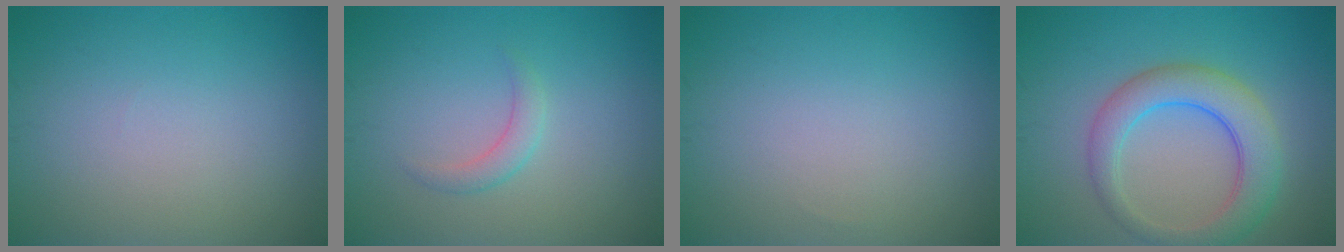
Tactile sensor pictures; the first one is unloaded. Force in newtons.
{"total": 1.5, "press": 1.5, "slide": 0.0}
{"total": 0.0}
{"total": 5.4, "press": 5.4, "slide": 0.1}